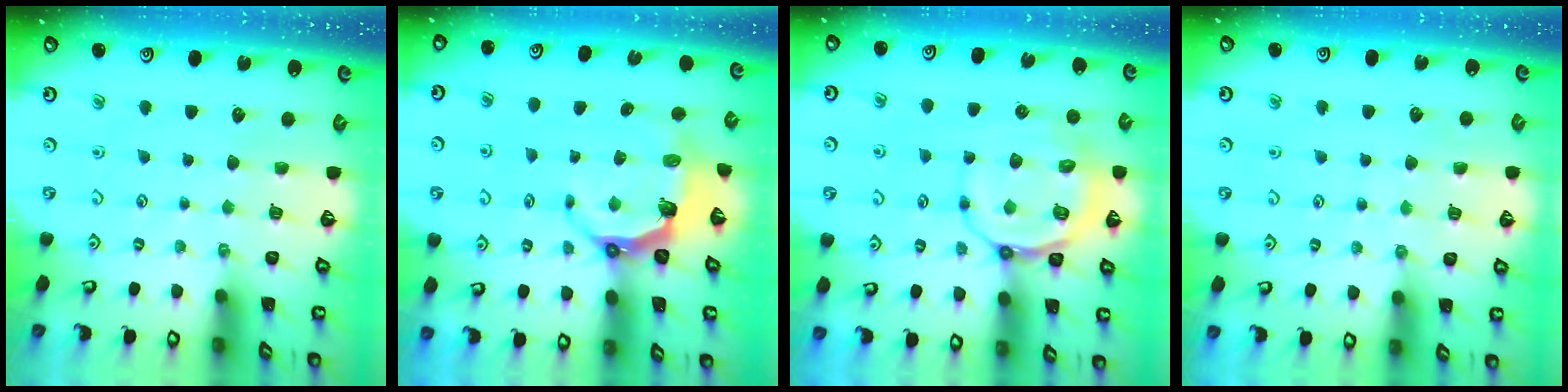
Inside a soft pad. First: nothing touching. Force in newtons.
{"total": 6.2, "press": 4.7, "slide": 4.1}
{"total": 12.5, "press": 12.2, "slide": 2.5}
{"total": 4.0, "press": 4.0, "slide": 0.2}